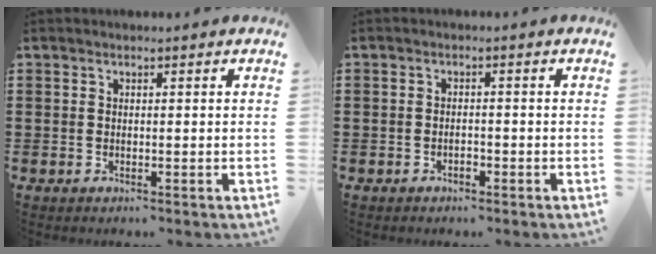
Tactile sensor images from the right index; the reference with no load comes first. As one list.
[{"total": 1.2, "force": [-0.8, 0.6, 0.7], "torque": [-0.016, -0.003, -0.015]}]